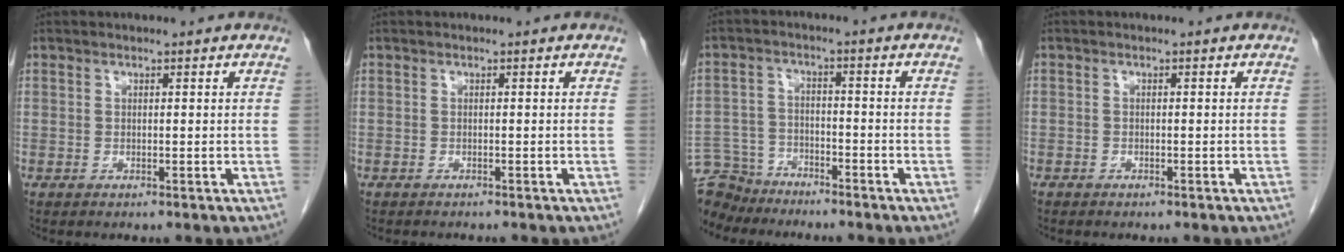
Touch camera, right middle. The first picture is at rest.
{"total": 1.4, "force": [-1.3, 0.2, 0.4], "torque": [-0.011, -0.005, -0.015]}
{"total": 8.6, "force": [-8.0, 3.2, 0.2], "torque": [-0.012, 0.004, -0.148]}
{"total": 0.8, "force": [-0.6, 0.5, 0.1], "torque": [-0.009, 0.002, -0.012]}